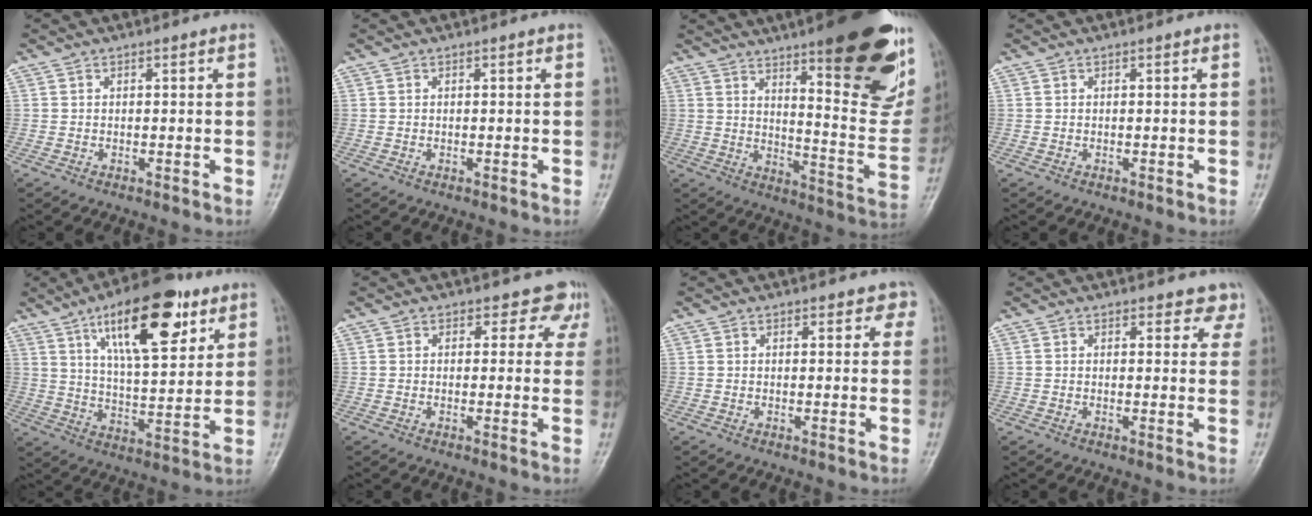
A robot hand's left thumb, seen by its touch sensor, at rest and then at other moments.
{"total": 0.0}
{"total": 27.1, "force": [15.4, 6.8, 21.2], "torque": [-0.246, -0.072, 0.219]}
{"total": 0.0}
{"total": 19.5, "force": [10.1, 7.6, 14.9], "torque": [-0.197, -0.036, 0.164]}
{"total": 4.5, "force": [3.2, 3.1, 0.4], "torque": [0.032, -0.016, 0.018]}
{"total": 2.6, "force": [1.8, 1.5, 1.0], "torque": [0.018, -0.004, 0.013]}
{"total": 4.1, "force": [3.5, 2.1, 0.7], "torque": [0.027, -0.019, 0.024]}